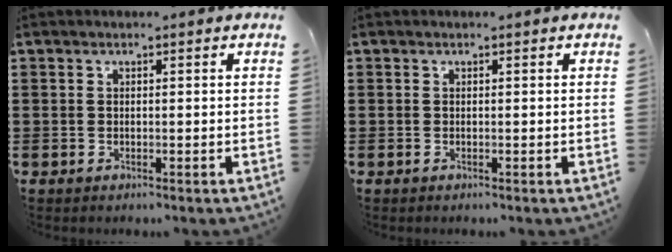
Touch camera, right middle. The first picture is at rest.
{"total": 0.0}